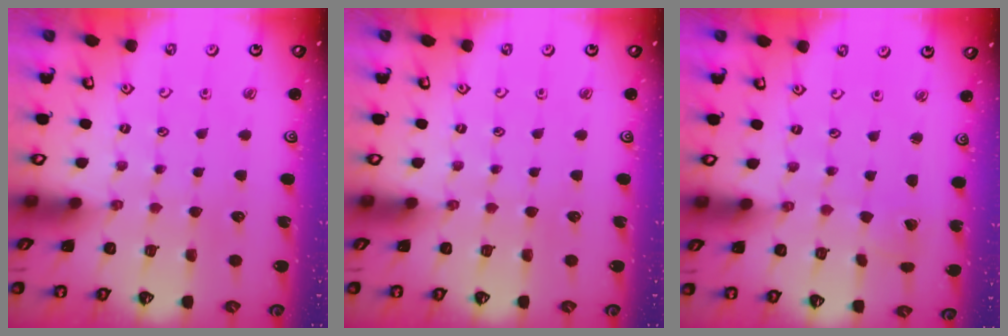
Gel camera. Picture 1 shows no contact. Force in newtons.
{"total": 0.0}
{"total": 1.9, "press": 1.9, "slide": 0.1}